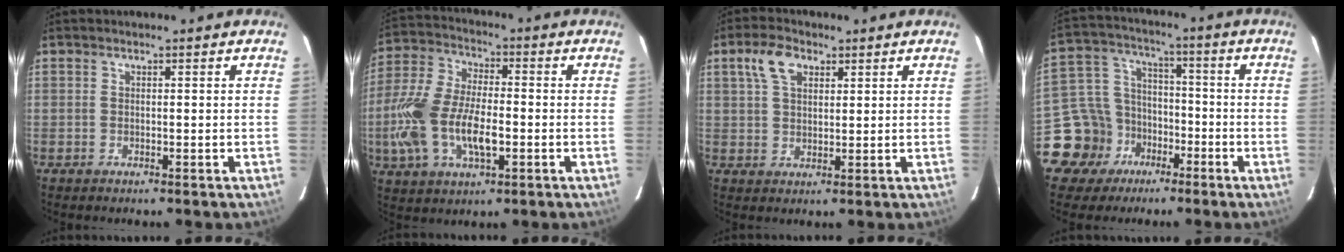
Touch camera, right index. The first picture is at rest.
{"total": 16.2, "force": [-3.8, 7.7, 13.8], "torque": [-0.305, -0.002, -0.069]}
{"total": 6.2, "force": [2.9, 3.7, 4.0], "torque": [-0.079, 0.020, 0.055]}
{"total": 11.9, "force": [-6.8, 9.4, 2.4], "torque": [-0.074, 0.043, -0.106]}